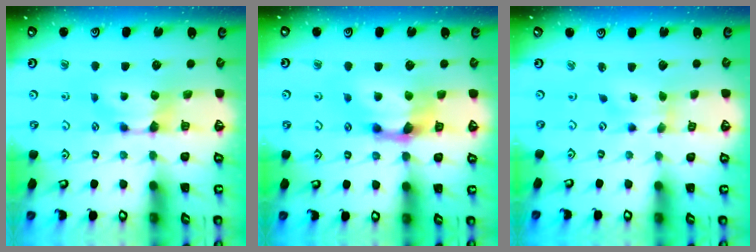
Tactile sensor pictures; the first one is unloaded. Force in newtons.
{"total": 3.8, "press": 3.2, "slide": 2.0}
{"total": 1.2, "press": 0.3, "slide": 1.1}